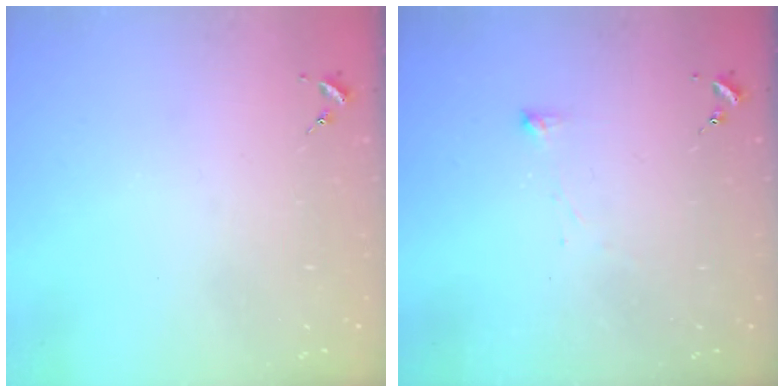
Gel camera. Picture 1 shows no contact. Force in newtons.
{"total": 3.3, "press": 3.3, "slide": 0.3}